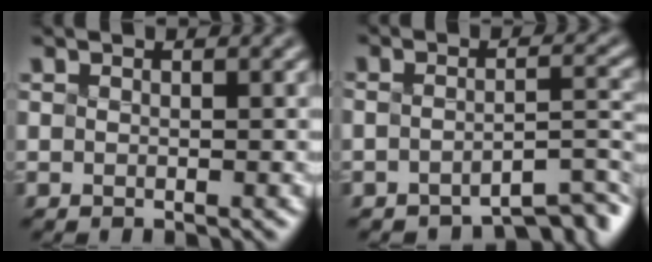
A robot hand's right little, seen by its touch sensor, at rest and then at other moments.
{"total": 4.3, "force": [-4.2, -0.5, 0.8], "torque": [-0.014, -0.008, -0.032]}